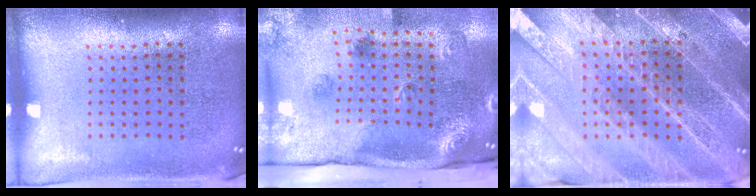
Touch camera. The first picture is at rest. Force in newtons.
{"total": 3.0, "press": 2.0, "slide": 2.2}
{"total": 4.4, "press": 3.9, "slide": 2.0}